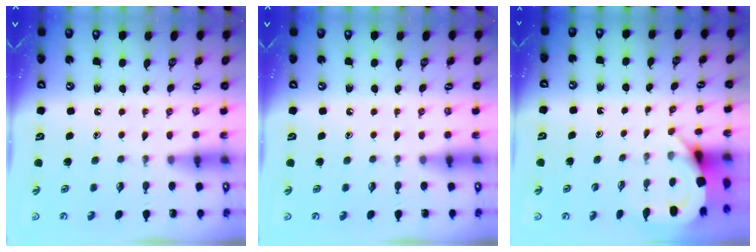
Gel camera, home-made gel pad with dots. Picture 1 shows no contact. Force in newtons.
{"total": 0.0}
{"total": 3.9, "press": 3.8, "slide": 0.3}